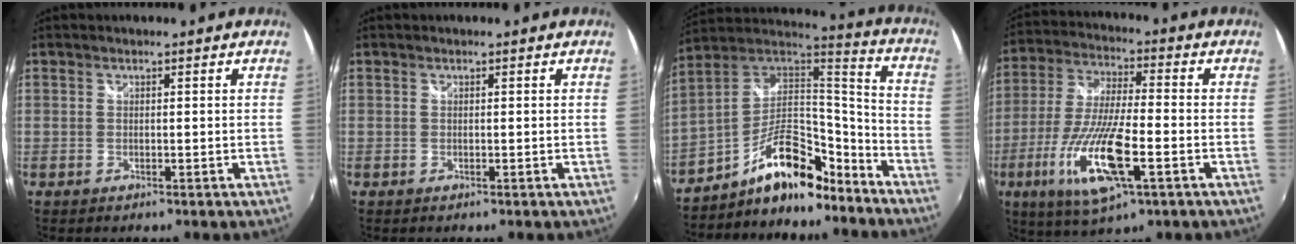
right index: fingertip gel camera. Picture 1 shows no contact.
{"total": 0.0}
{"total": 15.8, "force": [-10.6, 6.2, 9.9], "torque": [-0.191, 0.030, -0.180]}
{"total": 16.7, "force": [-6.2, 4.0, 15.0], "torque": [-0.314, -0.028, -0.117]}